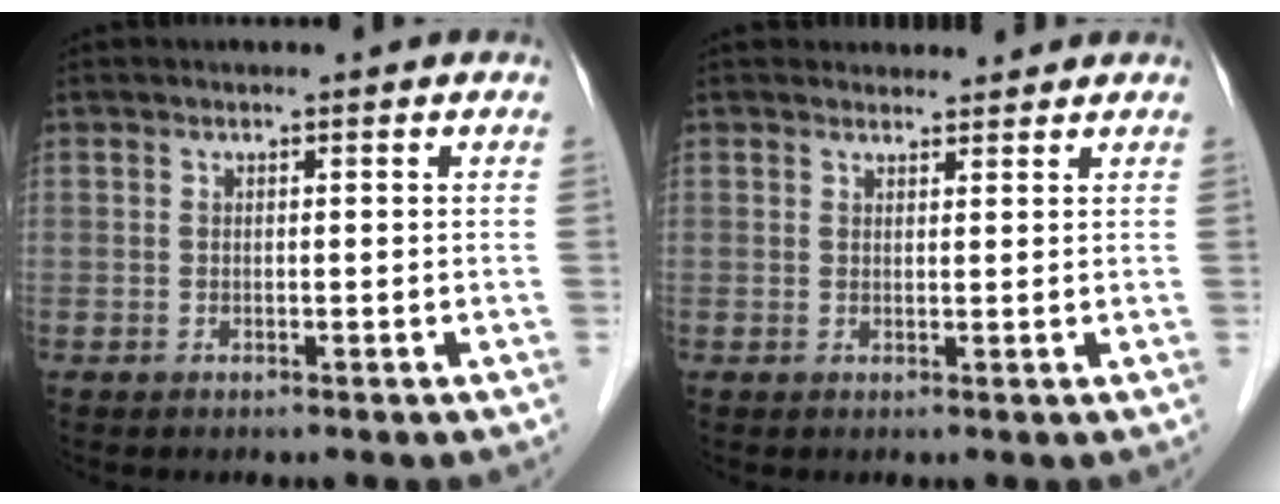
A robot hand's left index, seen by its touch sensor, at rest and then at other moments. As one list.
[{"total": 2.5, "force": [2.4, 0.8, -0.1], "torque": [0.000, 0.008, 0.031]}]